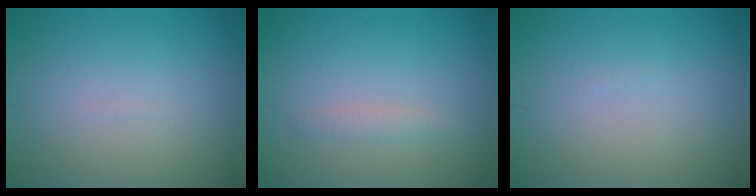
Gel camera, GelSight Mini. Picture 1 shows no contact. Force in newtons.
{"total": 0.9, "press": 0.9, "slide": 0.1}
{"total": 0.0}